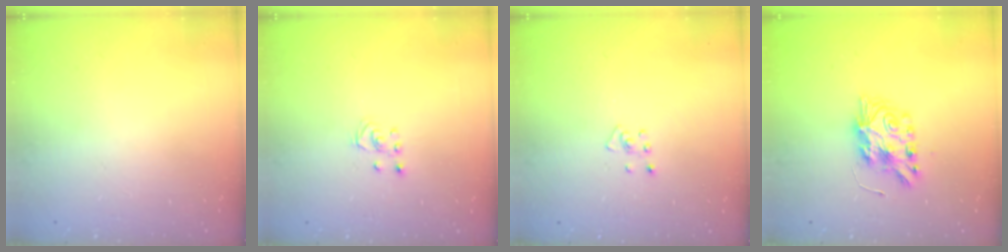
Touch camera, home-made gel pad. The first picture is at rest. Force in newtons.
{"total": 2.5, "press": 2.5, "slide": 0.2}
{"total": 3.6, "press": 3.6, "slide": 0.2}
{"total": 8.4, "press": 8.4, "slide": 0.7}